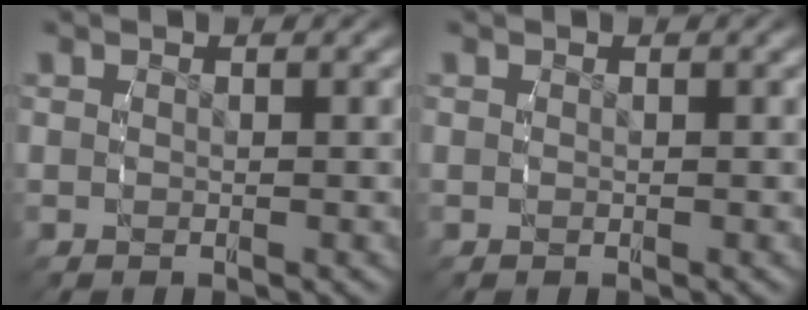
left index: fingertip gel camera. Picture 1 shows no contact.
{"total": 0.0}